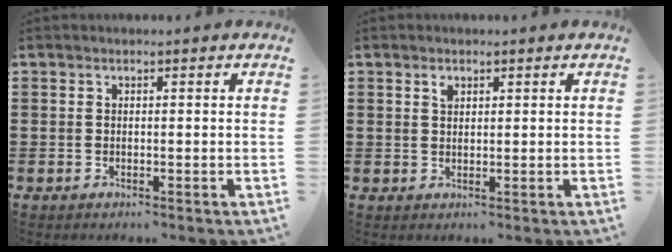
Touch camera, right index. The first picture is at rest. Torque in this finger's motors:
{"motor_torque": [0.07, -0.07, 0.03, 0.03]}